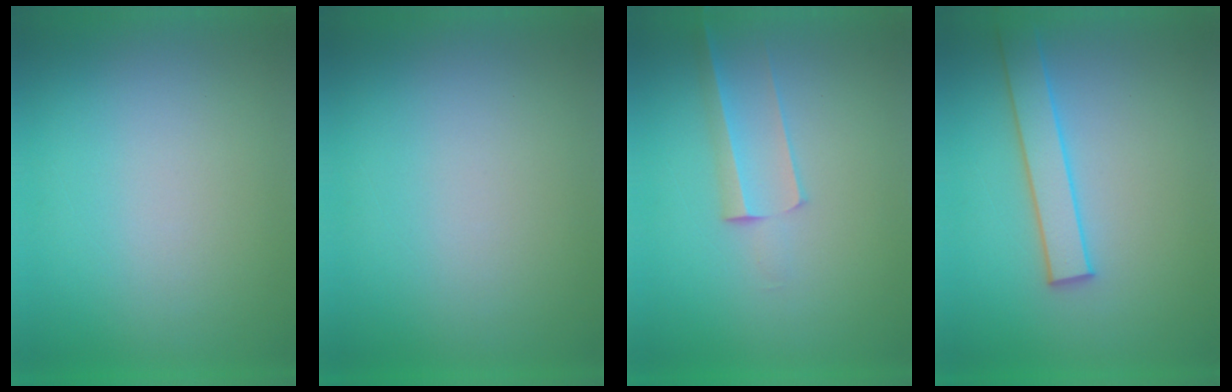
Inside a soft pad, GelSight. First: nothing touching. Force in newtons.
{"total": 0.0}
{"total": 2.5}
{"total": 2.7}